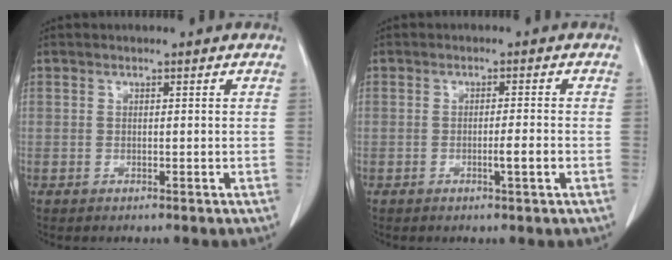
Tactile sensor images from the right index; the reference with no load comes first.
{"total": 2.6, "force": [-0.8, -0.2, 2.4], "torque": [-0.039, -0.003, -0.014]}